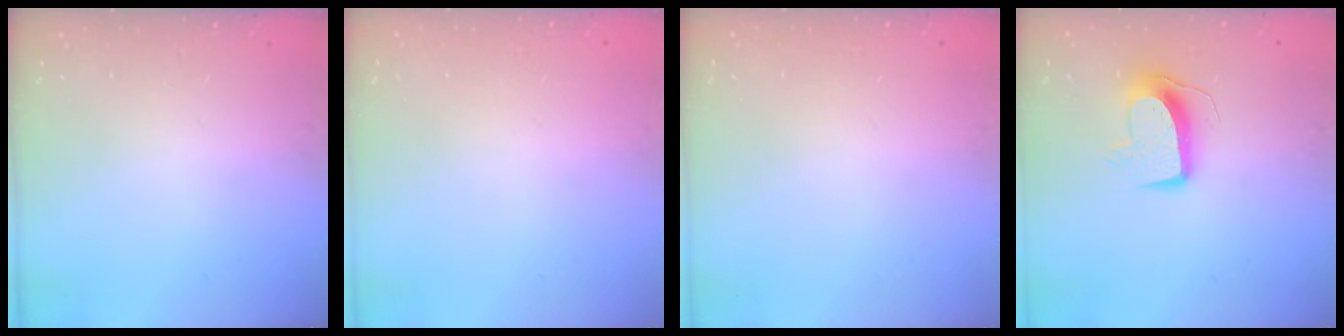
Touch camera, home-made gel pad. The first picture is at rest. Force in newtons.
{"total": 0.0}
{"total": 0.0}
{"total": 10.3, "press": 10.3, "slide": 0.7}